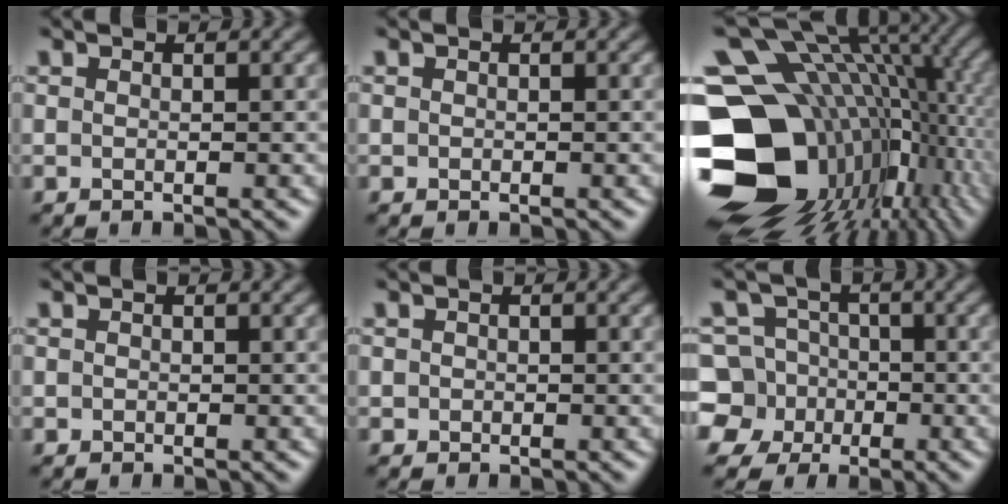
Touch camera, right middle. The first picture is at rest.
{"total": 0.0}
{"total": 21.3, "force": [-3.9, 16.1, 13.4], "torque": [-0.262, -0.022, -0.036]}
{"total": 0.0}
{"total": 0.6, "force": [-0.1, 0.5, 0.0], "torque": [0.000, -0.004, 0.001]}
{"total": 7.8, "force": [-2.8, 7.1, 1.5], "torque": [-0.025, 0.015, -0.082]}